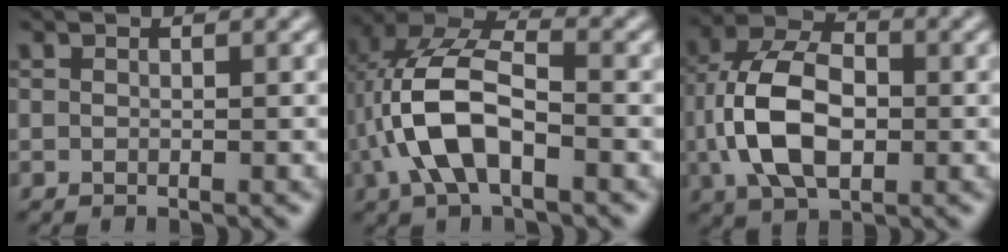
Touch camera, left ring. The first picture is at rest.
{"total": 8.4, "force": [-2.2, 3.8, 7.1], "torque": [-0.156, 0.018, -0.044]}
{"total": 8.6, "force": [-0.8, 5.3, 6.8], "torque": [-0.142, 0.010, -0.023]}